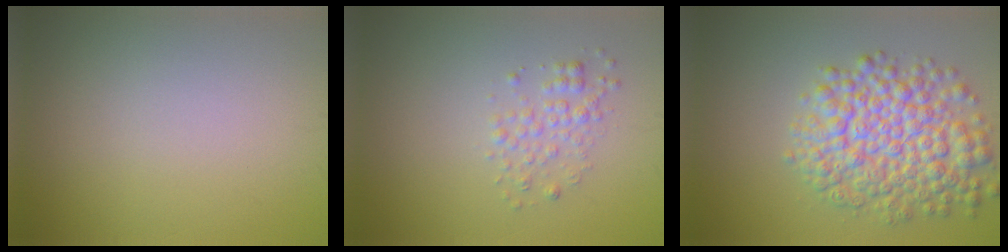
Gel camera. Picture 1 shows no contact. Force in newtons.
{"total": 1.8, "press": 1.8, "slide": 0.1}
{"total": 7.6, "press": 7.6, "slide": 0.2}